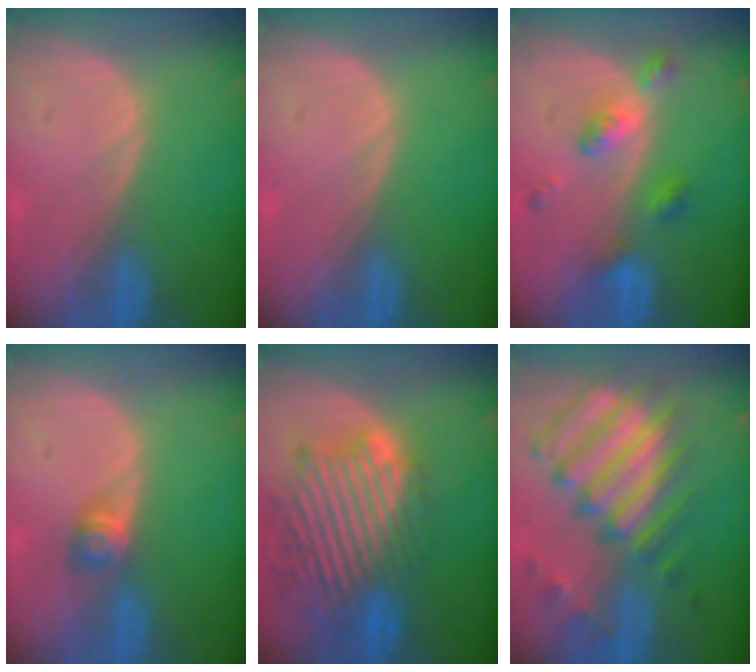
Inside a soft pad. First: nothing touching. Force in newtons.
{"total": 0.0}
{"total": 5.6, "press": 4.8, "slide": 2.8}
{"total": 2.8, "press": 2.6, "slide": 1.2}
{"total": 13.3, "press": 11.7, "slide": 6.4}
{"total": 12.0, "press": 10.4, "slide": 6.0}